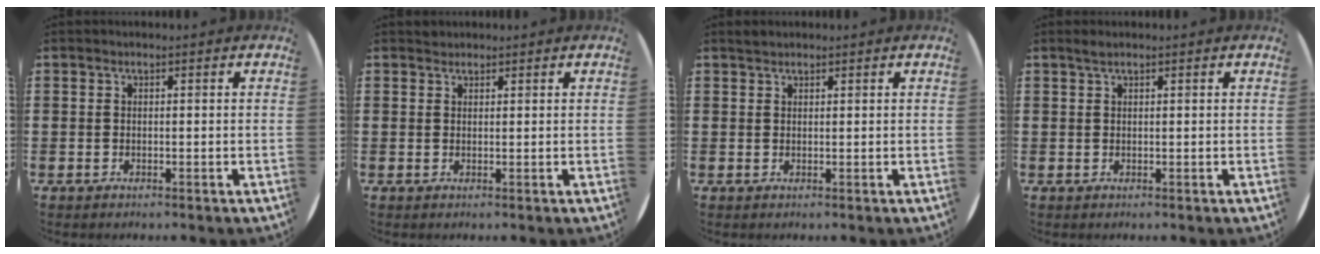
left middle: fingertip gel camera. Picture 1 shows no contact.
{"total": 0.8, "force": [0.8, 0.3, -0.1], "torque": [0.009, -0.001, 0.014]}
{"total": 0.8, "force": [0.8, 0.2, 0.0], "torque": [-0.001, 0.002, 0.016]}
{"total": 0.8, "force": [0.6, 0.0, 0.4], "torque": [-0.009, 0.002, 0.011]}